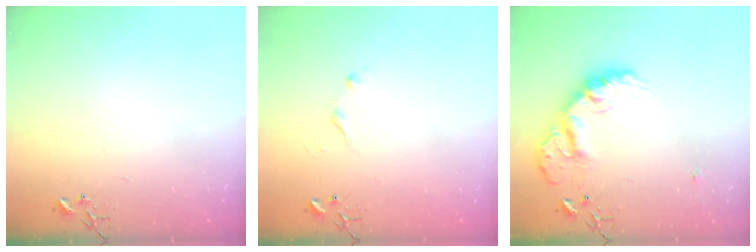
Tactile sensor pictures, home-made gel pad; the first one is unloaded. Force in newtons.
{"total": 4.7, "press": 4.6, "slide": 0.5}
{"total": 19.4, "press": 19.4, "slide": 1.4}